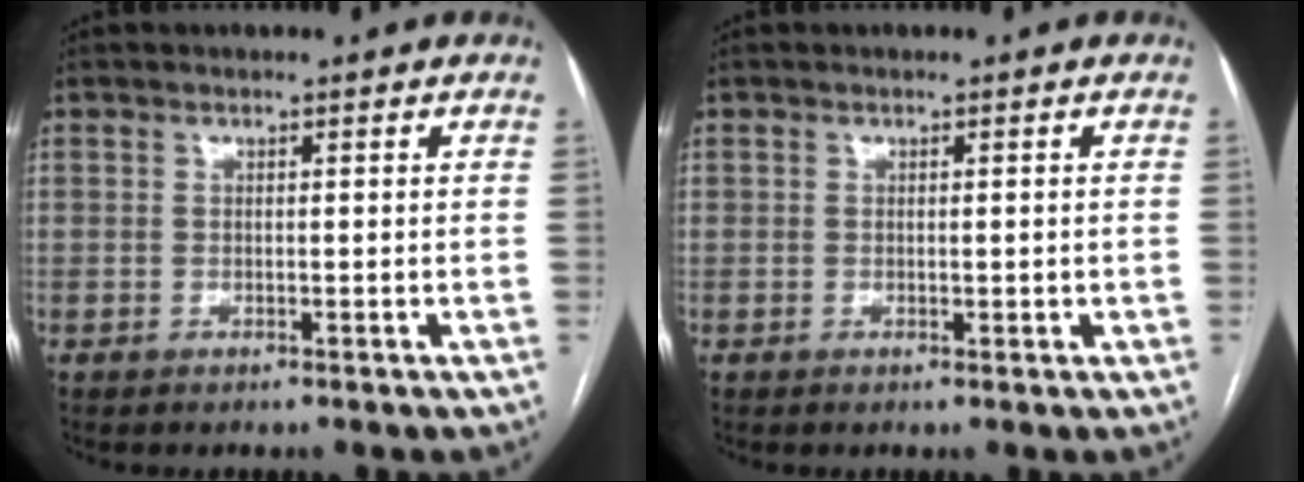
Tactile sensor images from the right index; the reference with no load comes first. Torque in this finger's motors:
{"motor_torque": [-0.39, 0.56, 0.00, 0.02]}